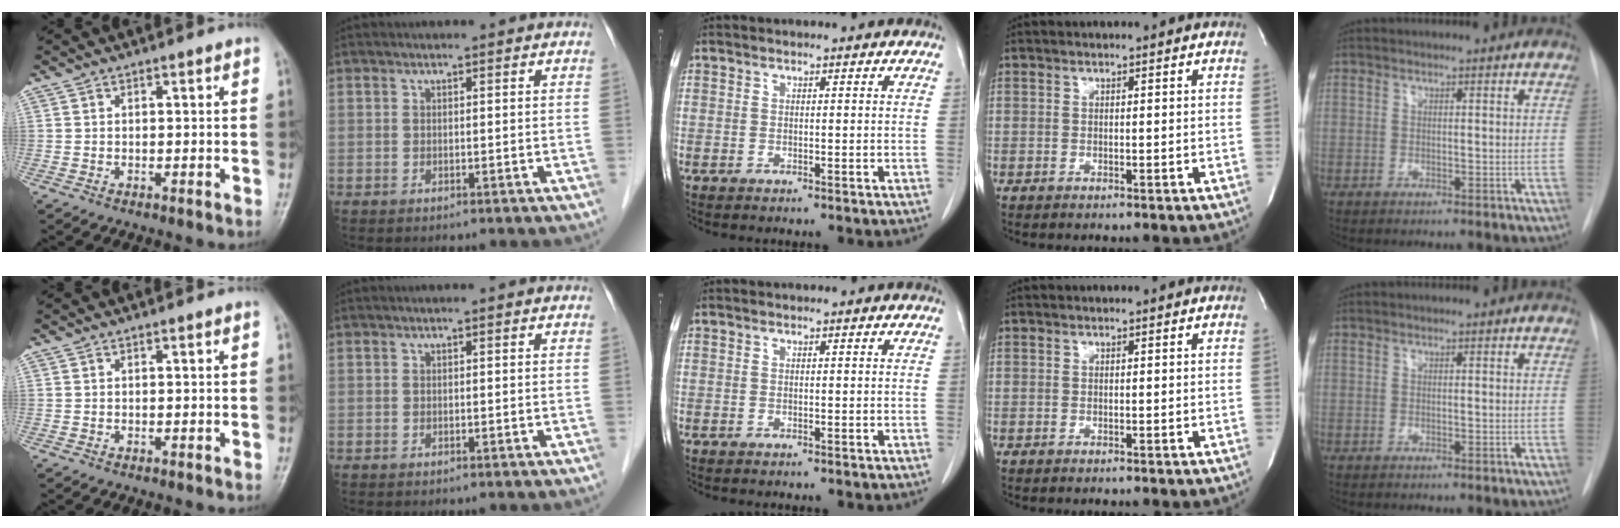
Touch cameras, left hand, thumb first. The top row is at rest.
{}